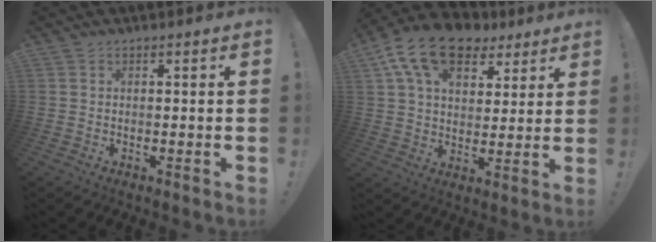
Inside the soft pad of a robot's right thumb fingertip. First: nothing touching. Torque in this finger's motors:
{"motor_torque": [1.33, 3.59, 0.78, -0.22, 0.13]}